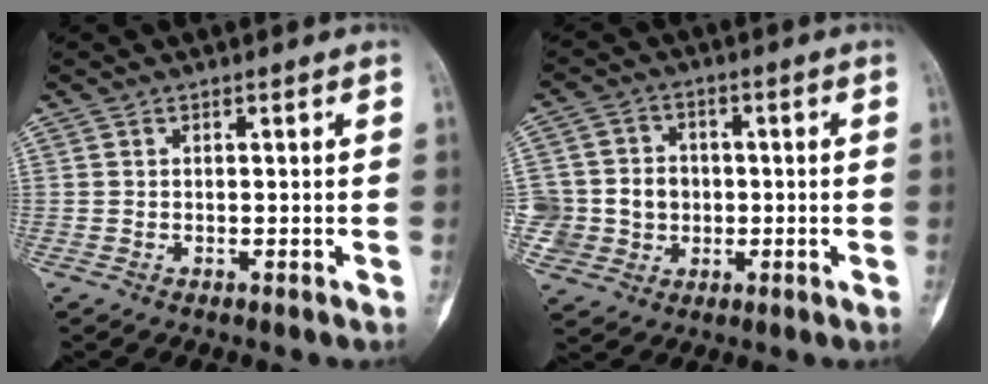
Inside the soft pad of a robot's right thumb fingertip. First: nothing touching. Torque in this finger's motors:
{"motor_torque": [1.42, 1.26, 0.75, -0.61, 0.09]}